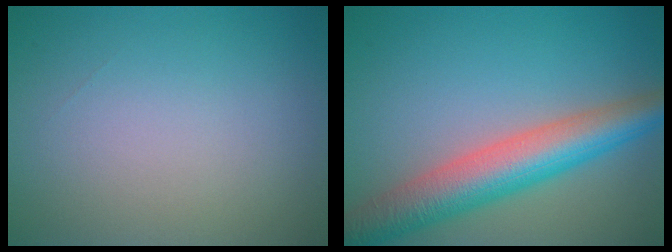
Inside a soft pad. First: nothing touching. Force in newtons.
{"total": 7.5, "press": 7.5, "slide": 0.2}